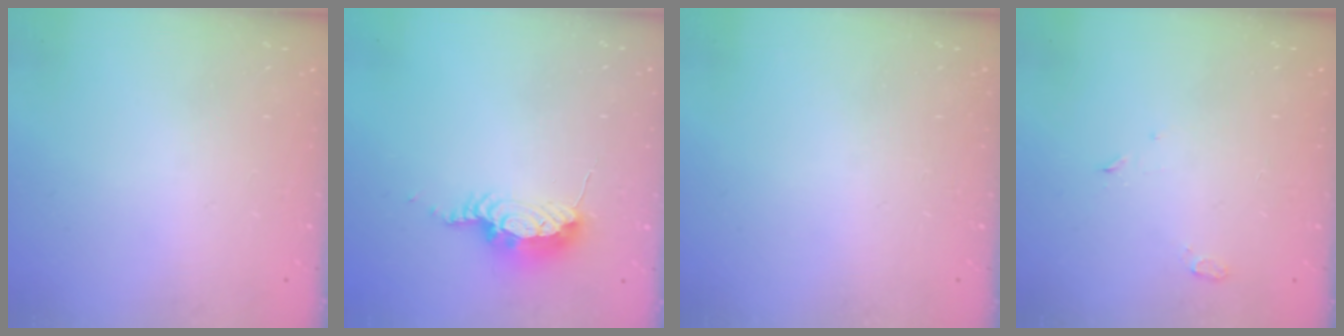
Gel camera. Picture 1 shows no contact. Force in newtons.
{"total": 8.0, "press": 7.9, "slide": 0.9}
{"total": 0.0}
{"total": 2.7, "press": 2.6, "slide": 0.8}